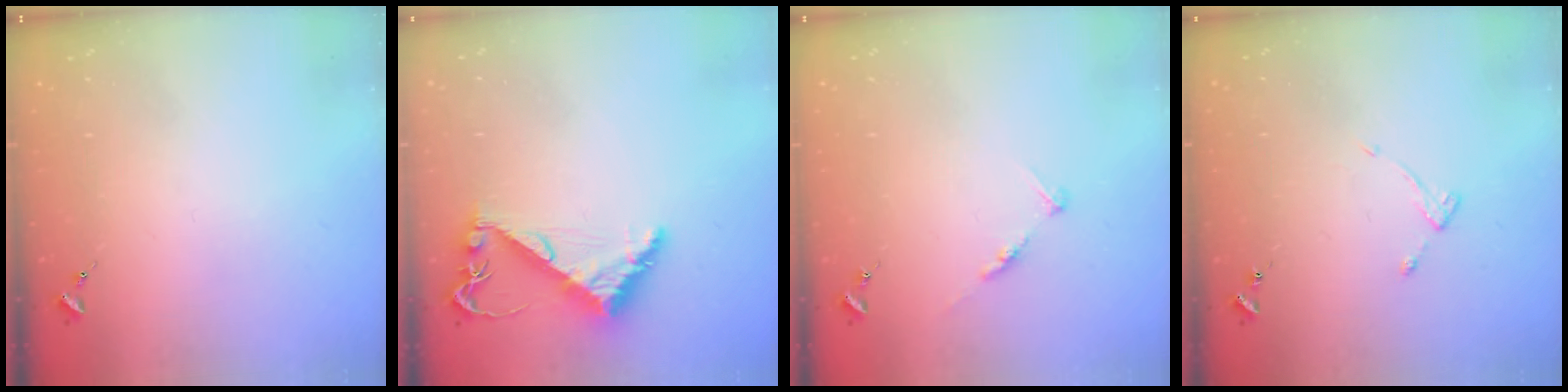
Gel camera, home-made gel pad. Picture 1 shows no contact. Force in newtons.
{"total": 7.9, "press": 7.9, "slide": 0.8}
{"total": 5.8, "press": 5.8, "slide": 0.6}
{"total": 4.8, "press": 4.7, "slide": 0.5}